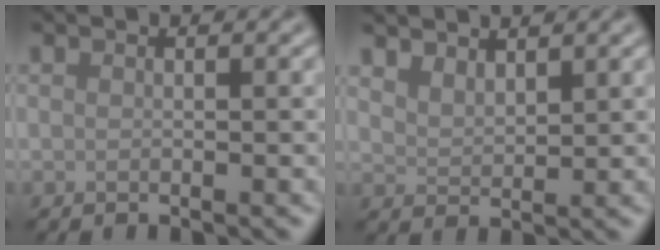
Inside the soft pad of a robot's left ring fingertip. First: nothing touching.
{"total": 2.4, "force": [2.2, 0.7, 0.8], "torque": [-0.013, 0.000, 0.044]}